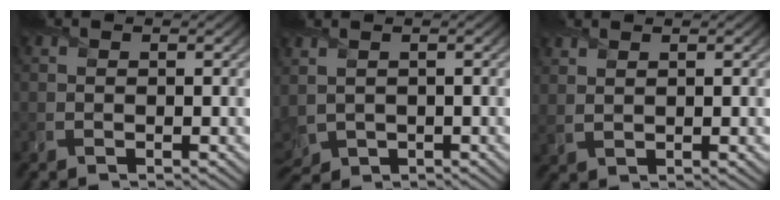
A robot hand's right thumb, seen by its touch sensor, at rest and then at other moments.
{"total": 3.9, "force": [-0.4, 2.8, 2.7], "torque": [-0.080, -0.014, 0.001]}
{"total": 2.1, "force": [1.4, 0.5, 1.5], "torque": [-0.030, 0.005, 0.033]}